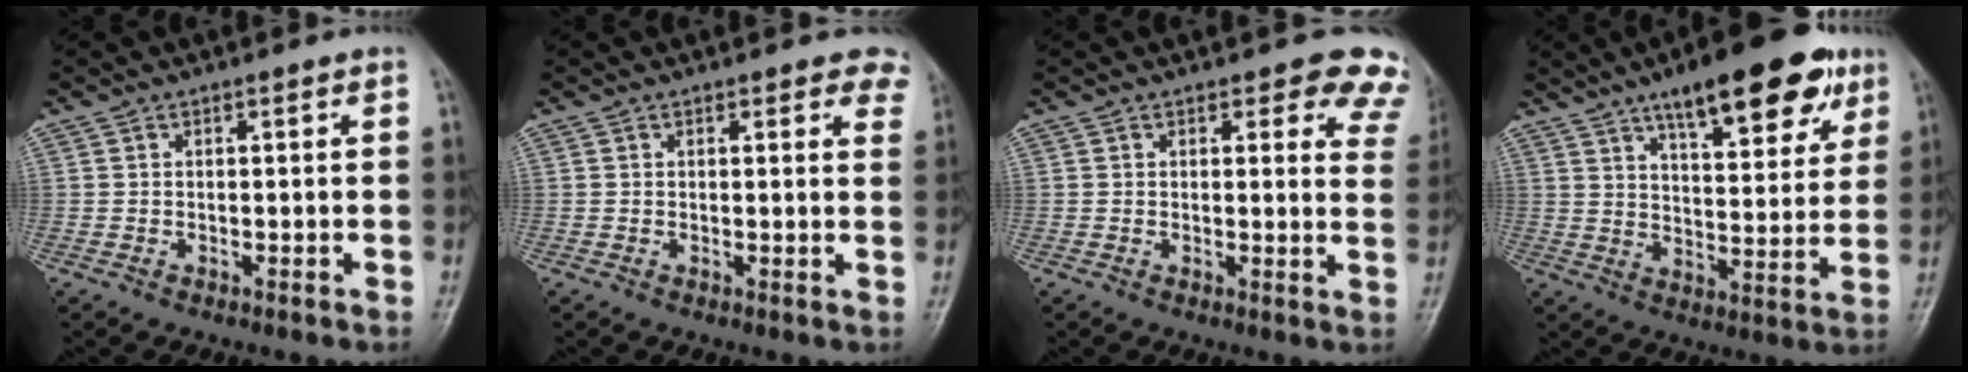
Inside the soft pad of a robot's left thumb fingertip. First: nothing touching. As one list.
[{"total": 4.3, "force": [3.2, 1.9, 2.1], "torque": [0.007, -0.010, 0.023]}, {"total": 9.1, "force": [7.3, 4.1, 3.6], "torque": [0.016, -0.031, 0.052]}, {"total": 18.6, "force": [11.2, 6.6, 13.3], "torque": [-0.151, -0.036, 0.165]}]